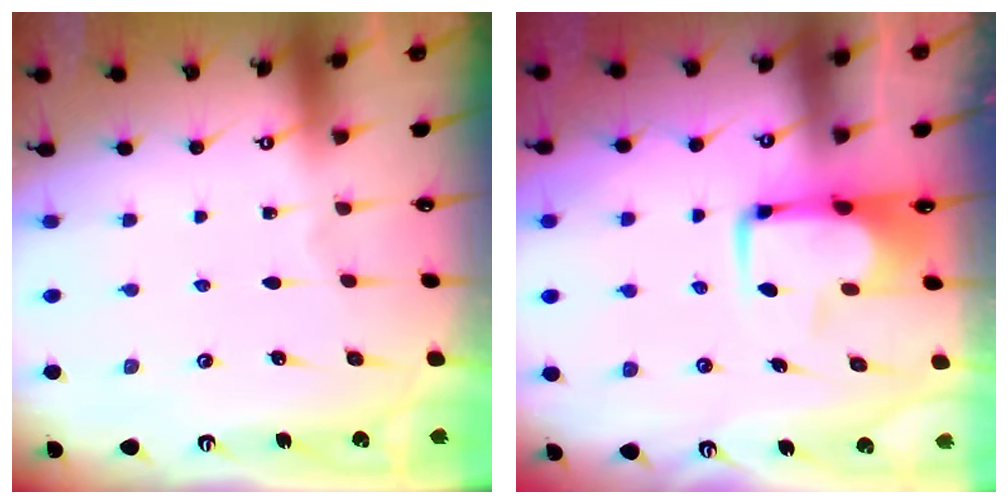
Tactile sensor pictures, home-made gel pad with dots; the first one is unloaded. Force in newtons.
{"total": 6.4, "press": 6.3, "slide": 1.2}